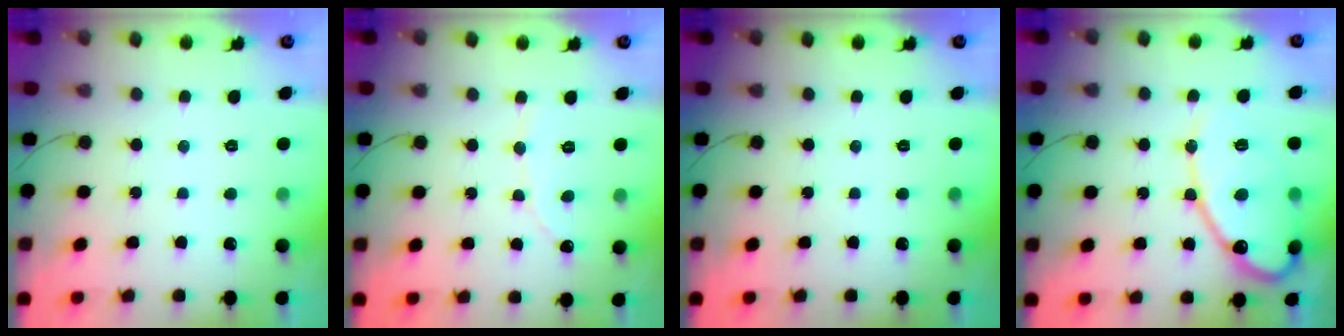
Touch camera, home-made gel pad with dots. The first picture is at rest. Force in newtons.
{"total": 1.7, "press": 1.6, "slide": 0.1}
{"total": 0.0}
{"total": 14.9, "press": 14.9, "slide": 1.4}